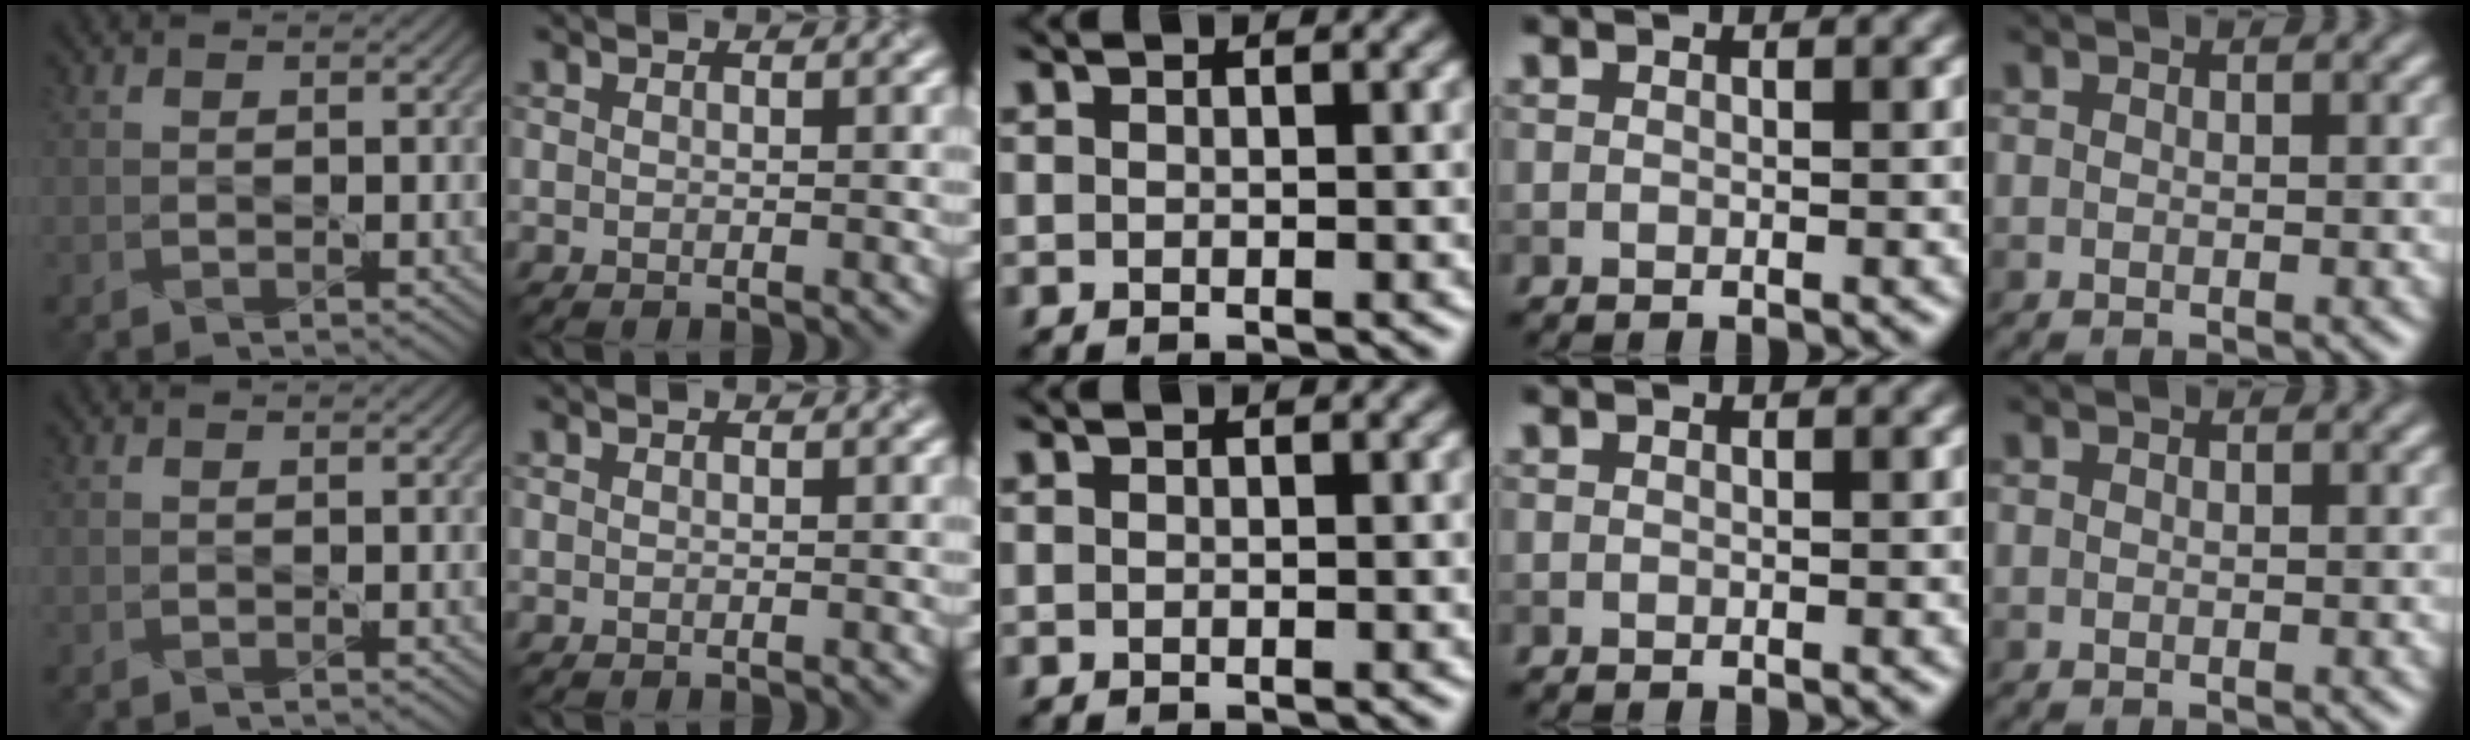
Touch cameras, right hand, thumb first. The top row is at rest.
{}